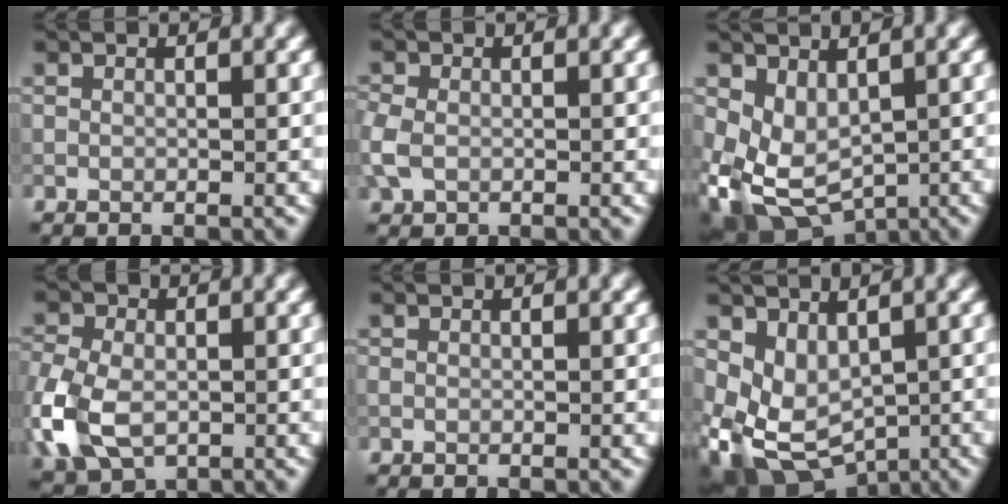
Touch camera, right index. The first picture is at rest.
{"total": 2.5, "force": [-0.5, 1.9, 1.5], "torque": [-0.044, -0.001, -0.015]}
{"total": 5.3, "force": [0.2, 3.8, 3.6], "torque": [-0.076, -0.022, 0.017]}
{"total": 8.2, "force": [-2.3, 5.4, 5.7], "torque": [-0.148, -0.017, -0.055]}
{"total": 0.0}
{"total": 5.6, "force": [-0.2, 4.3, 3.6], "torque": [-0.070, -0.024, 0.014]}